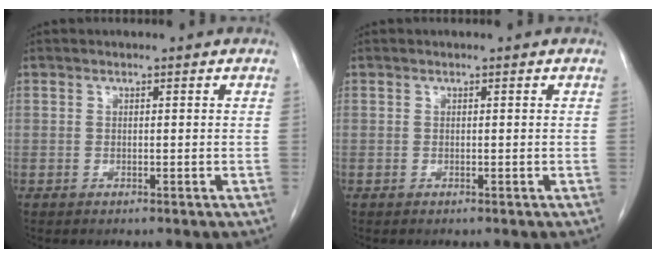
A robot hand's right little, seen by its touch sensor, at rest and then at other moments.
{"total": 0.0}